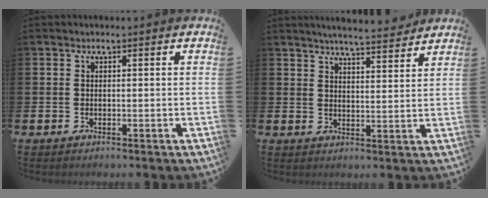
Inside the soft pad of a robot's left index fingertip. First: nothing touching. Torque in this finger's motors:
{"motor_torque": [0.49, -1.65, 0.13, 0.06]}